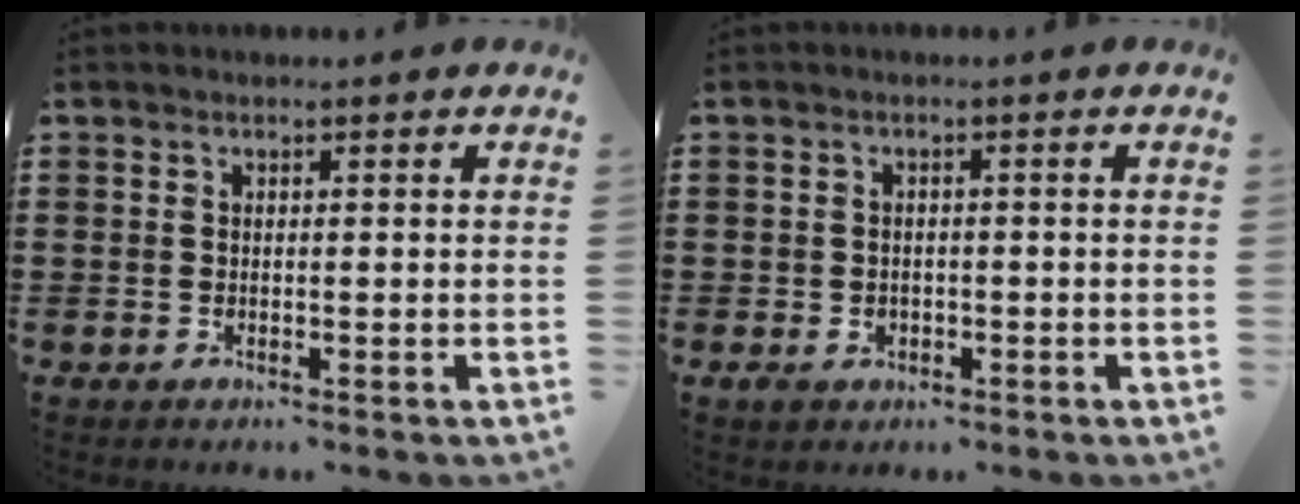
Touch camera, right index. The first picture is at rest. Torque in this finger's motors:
{"motor_torque": [0.73, 0.67, 0.08, 0.04]}